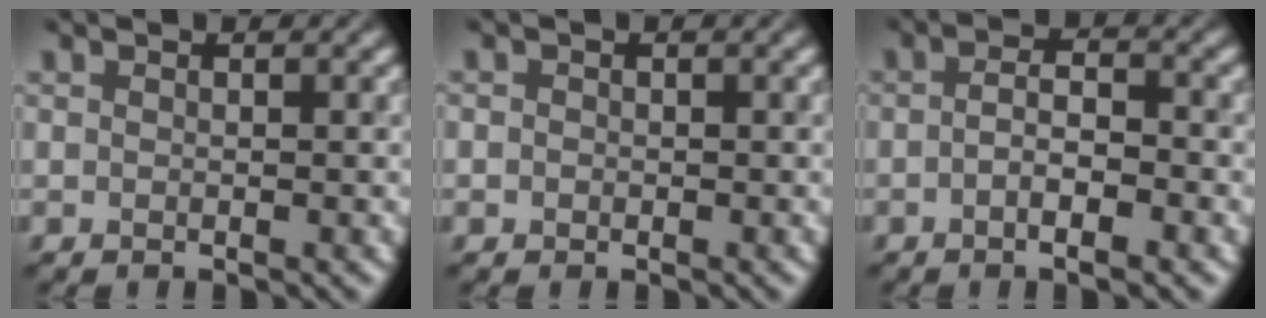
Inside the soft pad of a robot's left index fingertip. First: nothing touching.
{"total": 0.7, "force": [-0.1, 0.7, 0.2], "torque": [0.001, -0.004, -0.006]}
{"total": 3.2, "force": [-1.2, 0.9, 2.8], "torque": [-0.050, 0.002, -0.024]}